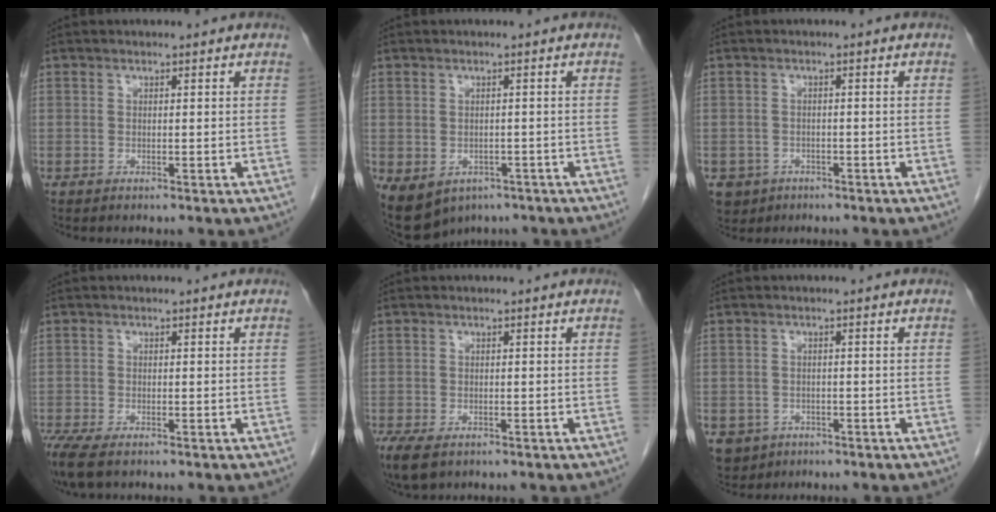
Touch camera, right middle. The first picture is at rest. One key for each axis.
{"total": 8.9, "fx": -4.9, "fy": 6.4, "fz": 3.8, "tx": -0.079, "ty": 0.001, "tz": -0.063}
{"total": 4.2, "fx": -2.3, "fy": 3.5, "fz": 0.8, "tx": -0.017, "ty": 0.005, "tz": -0.032}
{"total": 5.9, "fx": -4.3, "fy": 1.9, "fz": 3.6, "tx": -0.076, "ty": -0.017, "tz": -0.077}
{"total": 6.1, "fx": -3.7, "fy": 3.3, "fz": 3.6, "tx": -0.081, "ty": -0.014, "tz": -0.061}
{"total": 5.3, "fx": -2.7, "fy": 4.3, "fz": 1.3, "tx": -0.028, "ty": 0.003, "tz": -0.038}